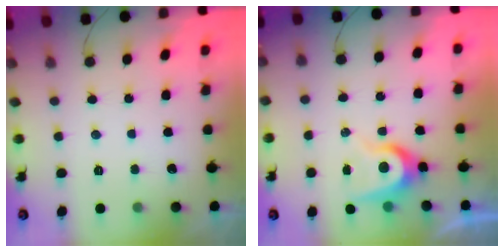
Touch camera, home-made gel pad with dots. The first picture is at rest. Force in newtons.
{"total": 7.1, "press": 7.1, "slide": 0.5}